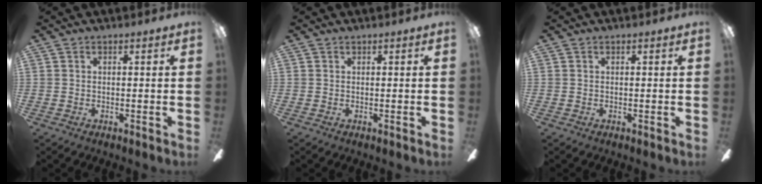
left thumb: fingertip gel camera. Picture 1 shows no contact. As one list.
[{"total": 0.0}, {"total": 0.0}]